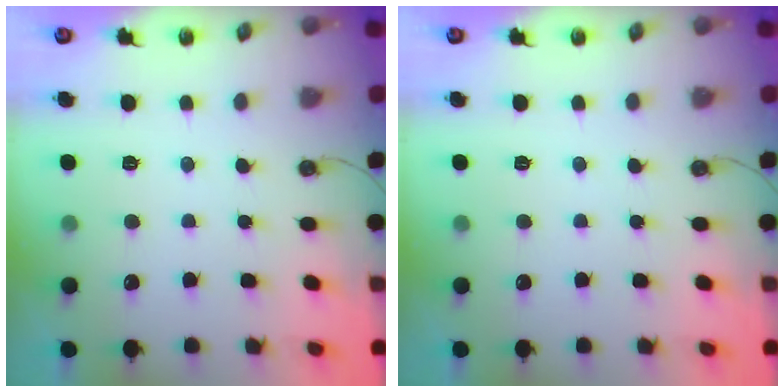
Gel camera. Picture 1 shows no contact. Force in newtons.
{"total": 0.0}